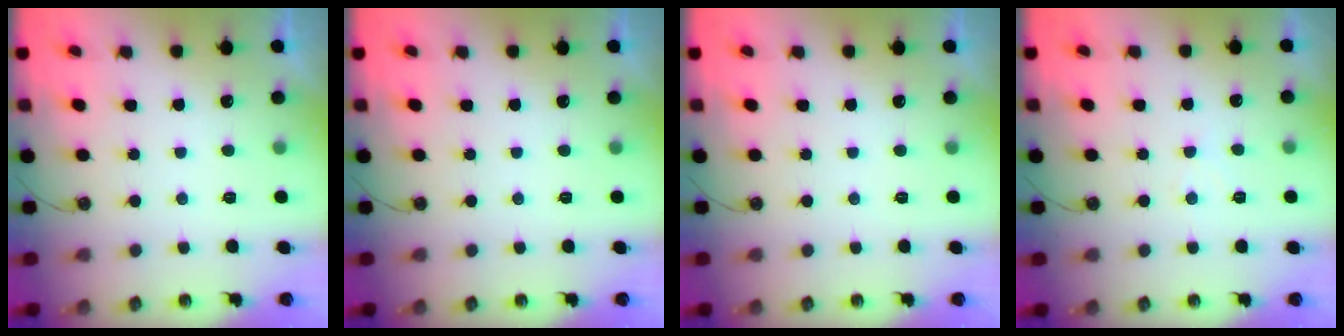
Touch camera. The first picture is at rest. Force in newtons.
{"total": 0.0}
{"total": 0.0}
{"total": 3.9, "press": 3.9, "slide": 0.6}